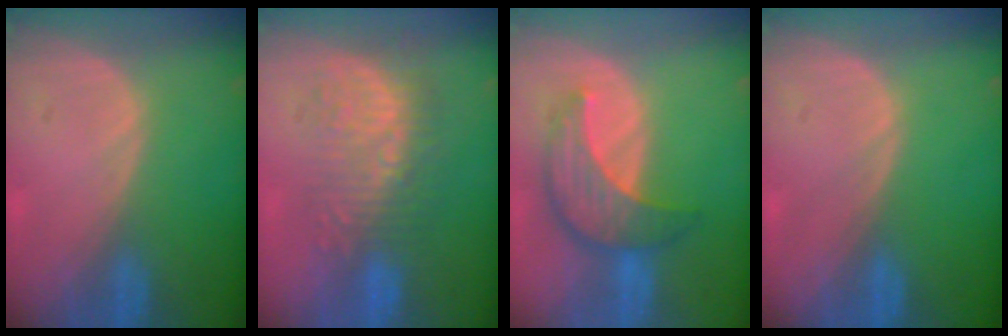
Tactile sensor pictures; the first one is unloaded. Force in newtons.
{"total": 8.9, "press": 8.5, "slide": 2.5}
{"total": 7.9, "press": 7.4, "slide": 2.7}
{"total": 0.0}